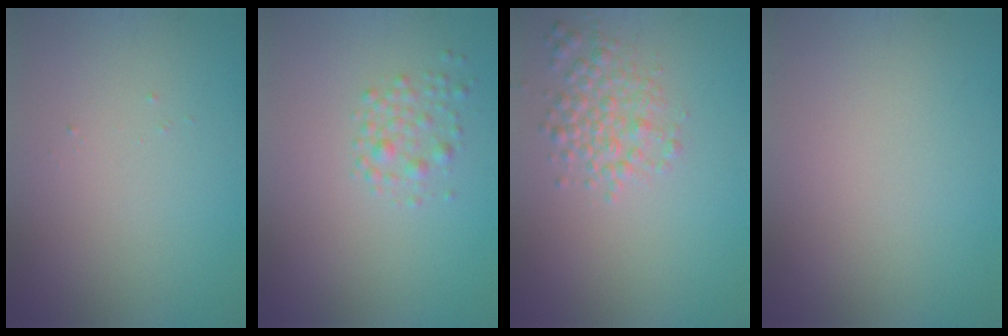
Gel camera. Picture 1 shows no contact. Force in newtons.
{"total": 1.7, "press": 1.7, "slide": 0.1}
{"total": 2.8, "press": 2.8, "slide": 0.1}
{"total": 0.0}